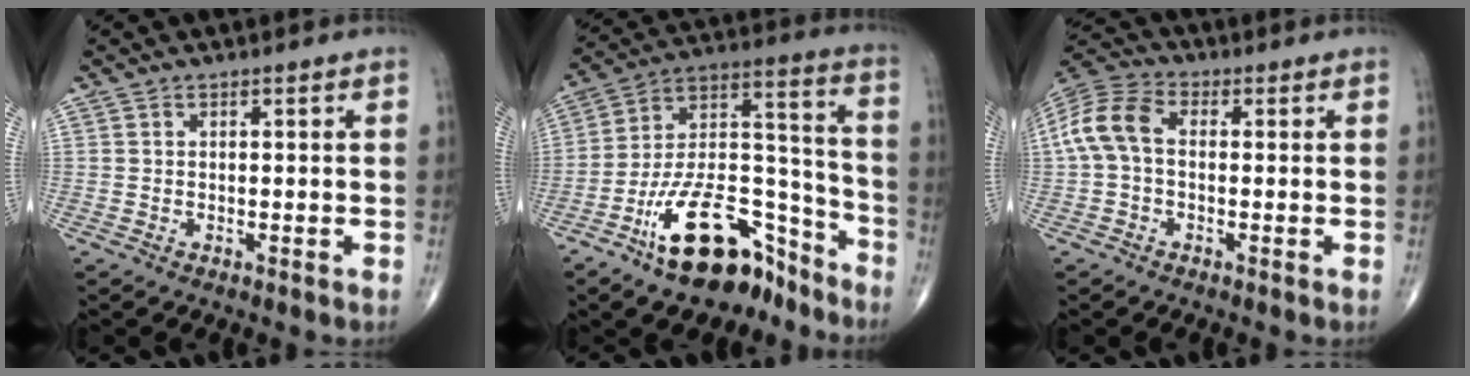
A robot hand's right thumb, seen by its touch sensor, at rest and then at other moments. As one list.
[{"total": 19.9, "force": [-13.1, 9.3, 11.7], "torque": [-0.167, 0.115, -0.220]}, {"total": 9.4, "force": [0.2, 6.1, 7.1], "torque": [-0.150, 0.028, -0.007]}]